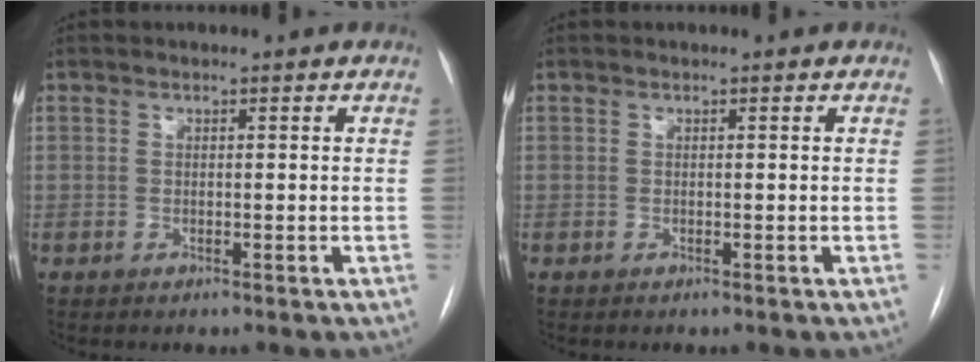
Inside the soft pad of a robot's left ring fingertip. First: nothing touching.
{"total": 0.0}